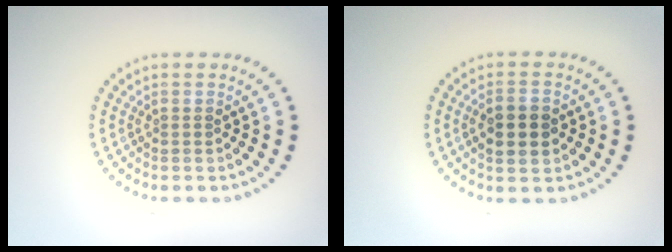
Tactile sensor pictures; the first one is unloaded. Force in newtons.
{"total": 3.1, "press": 3.1, "slide": 0.2}